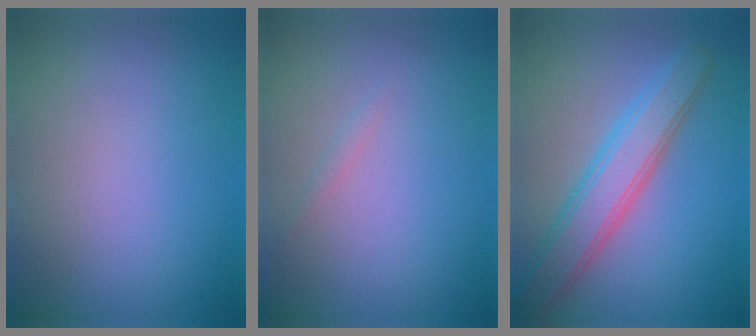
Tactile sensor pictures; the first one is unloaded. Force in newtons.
{"total": 0.6, "press": 0.6, "slide": 0.1}
{"total": 5.0, "press": 5.0, "slide": 0.2}